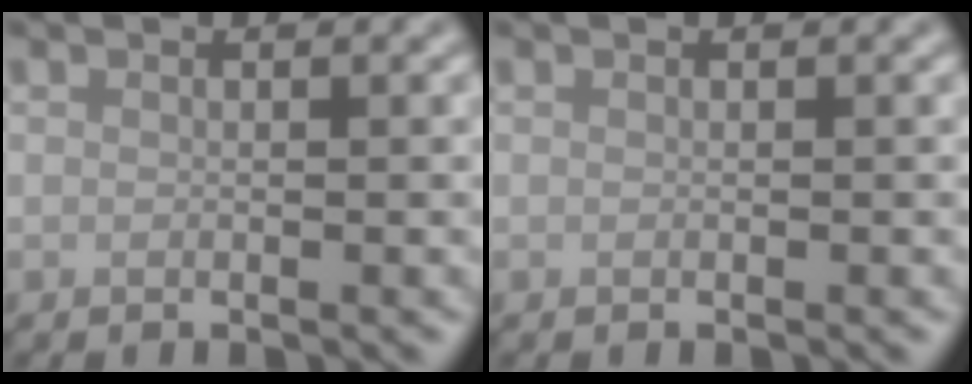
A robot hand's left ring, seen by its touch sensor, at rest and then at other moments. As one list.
[{"total": 0.0}]